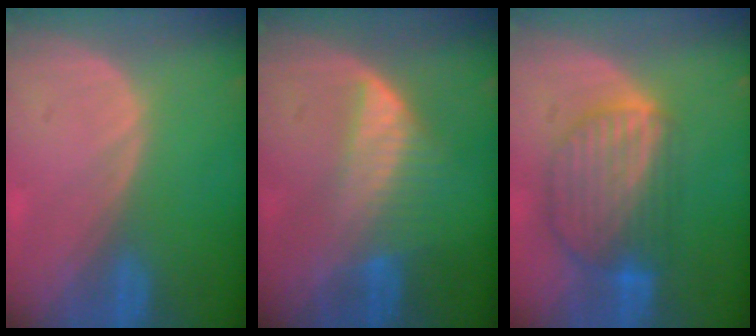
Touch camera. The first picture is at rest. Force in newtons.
{"total": 6.7, "press": 5.9, "slide": 3.2}
{"total": 9.0, "press": 7.8, "slide": 4.5}